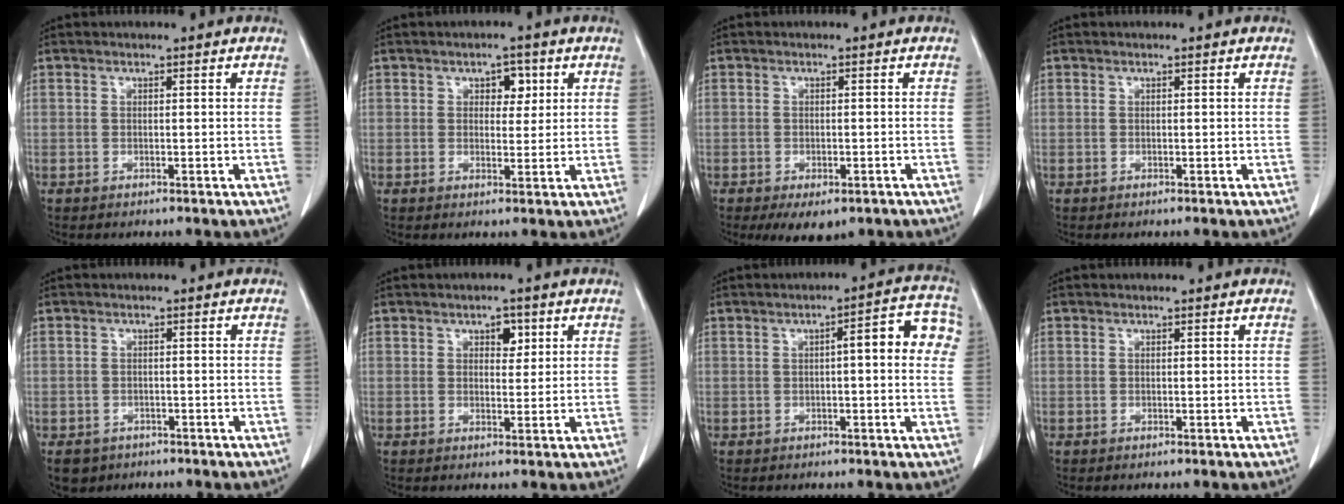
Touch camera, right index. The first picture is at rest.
{"total": 3.2, "force": [1.3, 2.0, 2.2], "torque": [-0.025, 0.006, 0.018]}
{"total": 4.9, "force": [-3.1, 2.4, 3.0], "torque": [-0.038, -0.006, -0.039]}
{"total": 0.0}
{"total": 3.8, "force": [-2.4, 2.9, 0.5], "torque": [-0.007, 0.004, -0.033]}
{"total": 2.7, "force": [1.2, 1.6, 1.8], "torque": [-0.022, 0.002, 0.018]}
{"total": 8.0, "force": [1.1, 1.8, 7.7], "torque": [-0.089, 0.028, 0.005]}
{"total": 0.0}